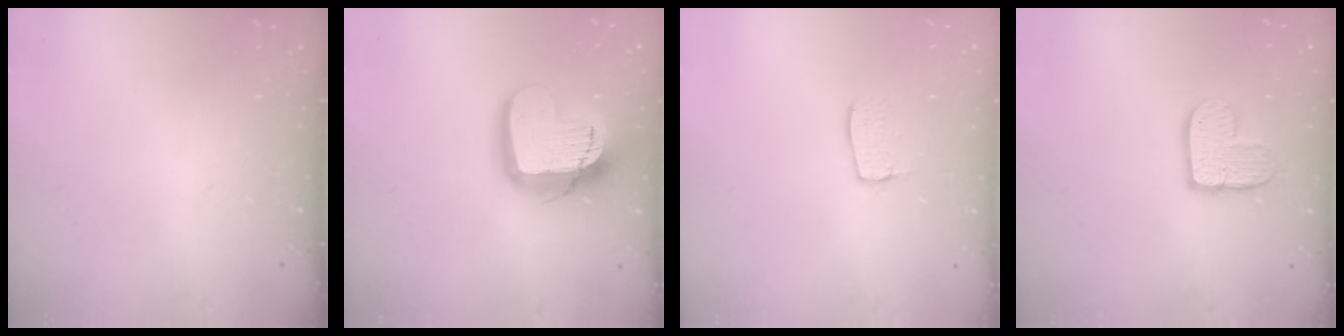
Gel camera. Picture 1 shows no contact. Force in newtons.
{"total": 17.1, "press": 17.0, "slide": 1.5}
{"total": 6.8, "press": 6.8, "slide": 0.4}
{"total": 10.3, "press": 10.2, "slide": 0.9}